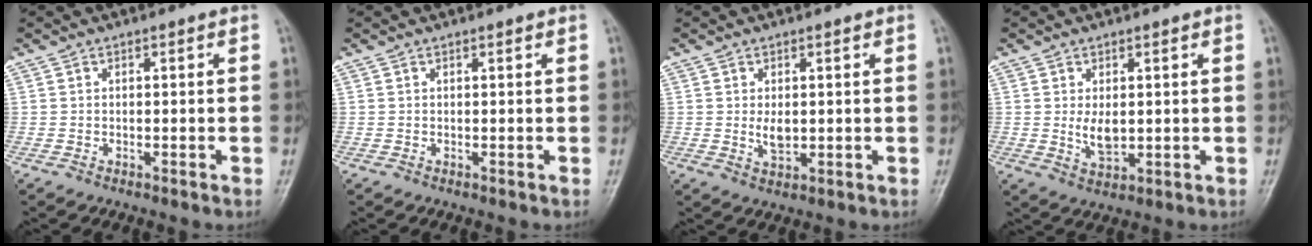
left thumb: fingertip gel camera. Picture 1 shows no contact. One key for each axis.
{"total": 0.5, "fx": 0.4, "fy": 0.3, "fz": 0.3, "tx": 0.002, "ty": -0.002, "tz": 0.003}
{"total": 3.4, "fx": 0.3, "fy": 2.2, "fz": 2.6, "tx": -0.035, "ty": -0.008, "tz": 0.010}
{"total": 4.6, "fx": 0.5, "fy": 2.9, "fz": 3.6, "tx": -0.050, "ty": -0.012, "tz": 0.016}